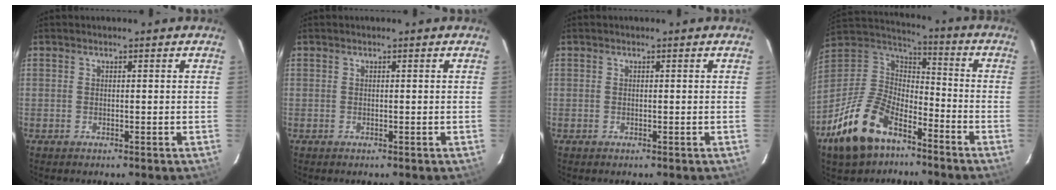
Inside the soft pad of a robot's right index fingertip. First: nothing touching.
{"total": 0.0}
{"total": 0.0}
{"total": 19.5, "force": [-11.6, 10.7, 11.4], "torque": [-0.256, -0.003, -0.208]}